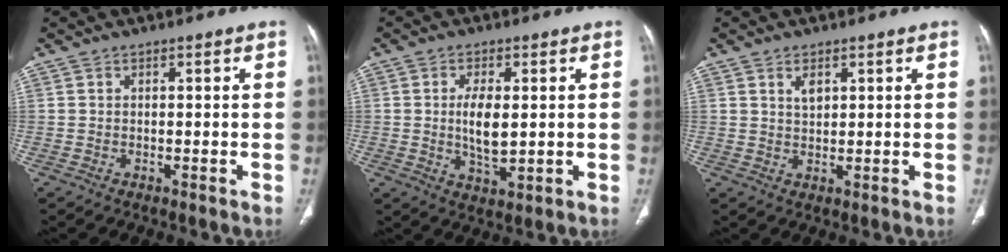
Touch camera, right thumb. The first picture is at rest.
{"total": 6.9, "force": [0.5, 3.0, 6.2], "torque": [-0.109, -0.013, 0.011]}
{"total": 2.5, "force": [1.3, 1.3, 1.7], "torque": [-0.026, -0.008, 0.027]}